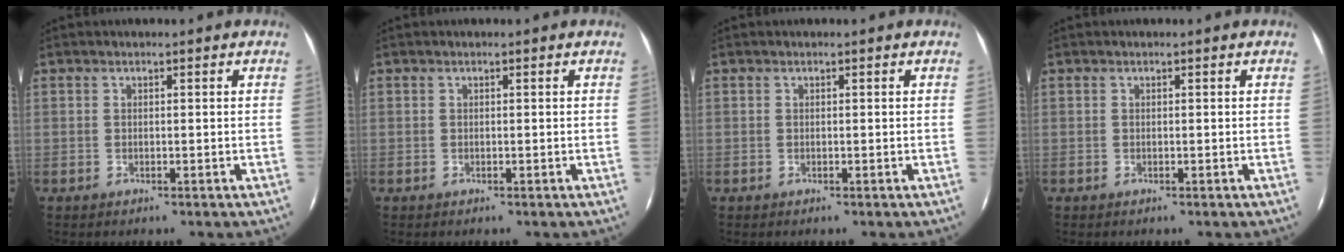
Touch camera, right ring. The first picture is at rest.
{"total": 0.0}
{"total": 0.0}
{"total": 0.0}